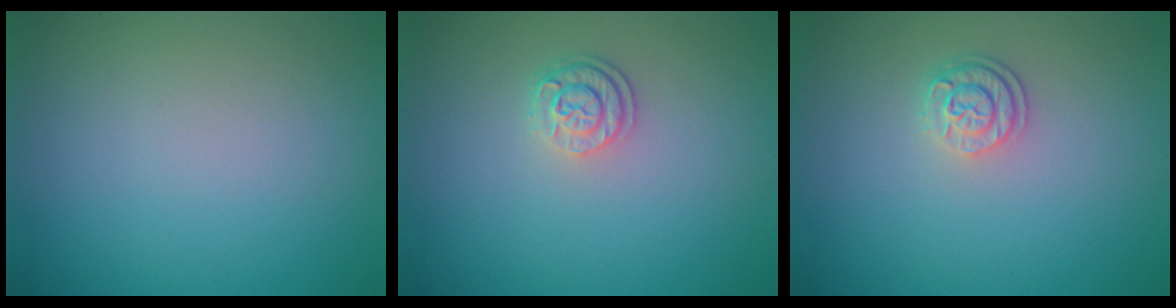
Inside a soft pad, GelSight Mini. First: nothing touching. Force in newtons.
{"total": 2.3, "press": 1.8, "slide": 1.4}
{"total": 2.3, "press": 1.8, "slide": 1.4}